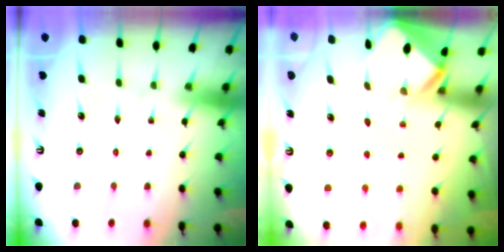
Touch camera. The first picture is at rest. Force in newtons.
{"total": 2.9, "press": 2.9, "slide": 0.2}